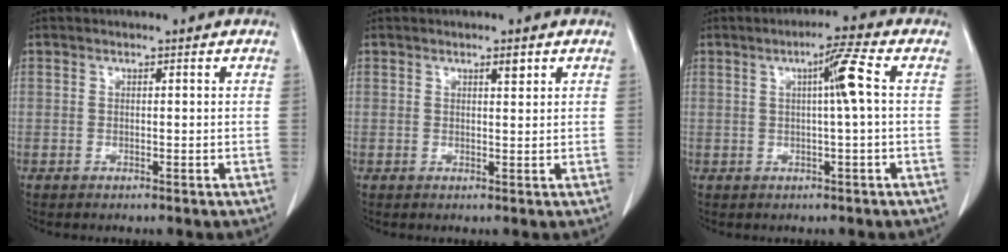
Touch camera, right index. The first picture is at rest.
{"total": 1.4, "force": [0.9, 0.2, 1.0], "torque": [-0.019, -0.004, 0.014]}
{"total": 4.8, "force": [0.7, -0.8, 4.7], "torque": [-0.079, 0.005, 0.011]}